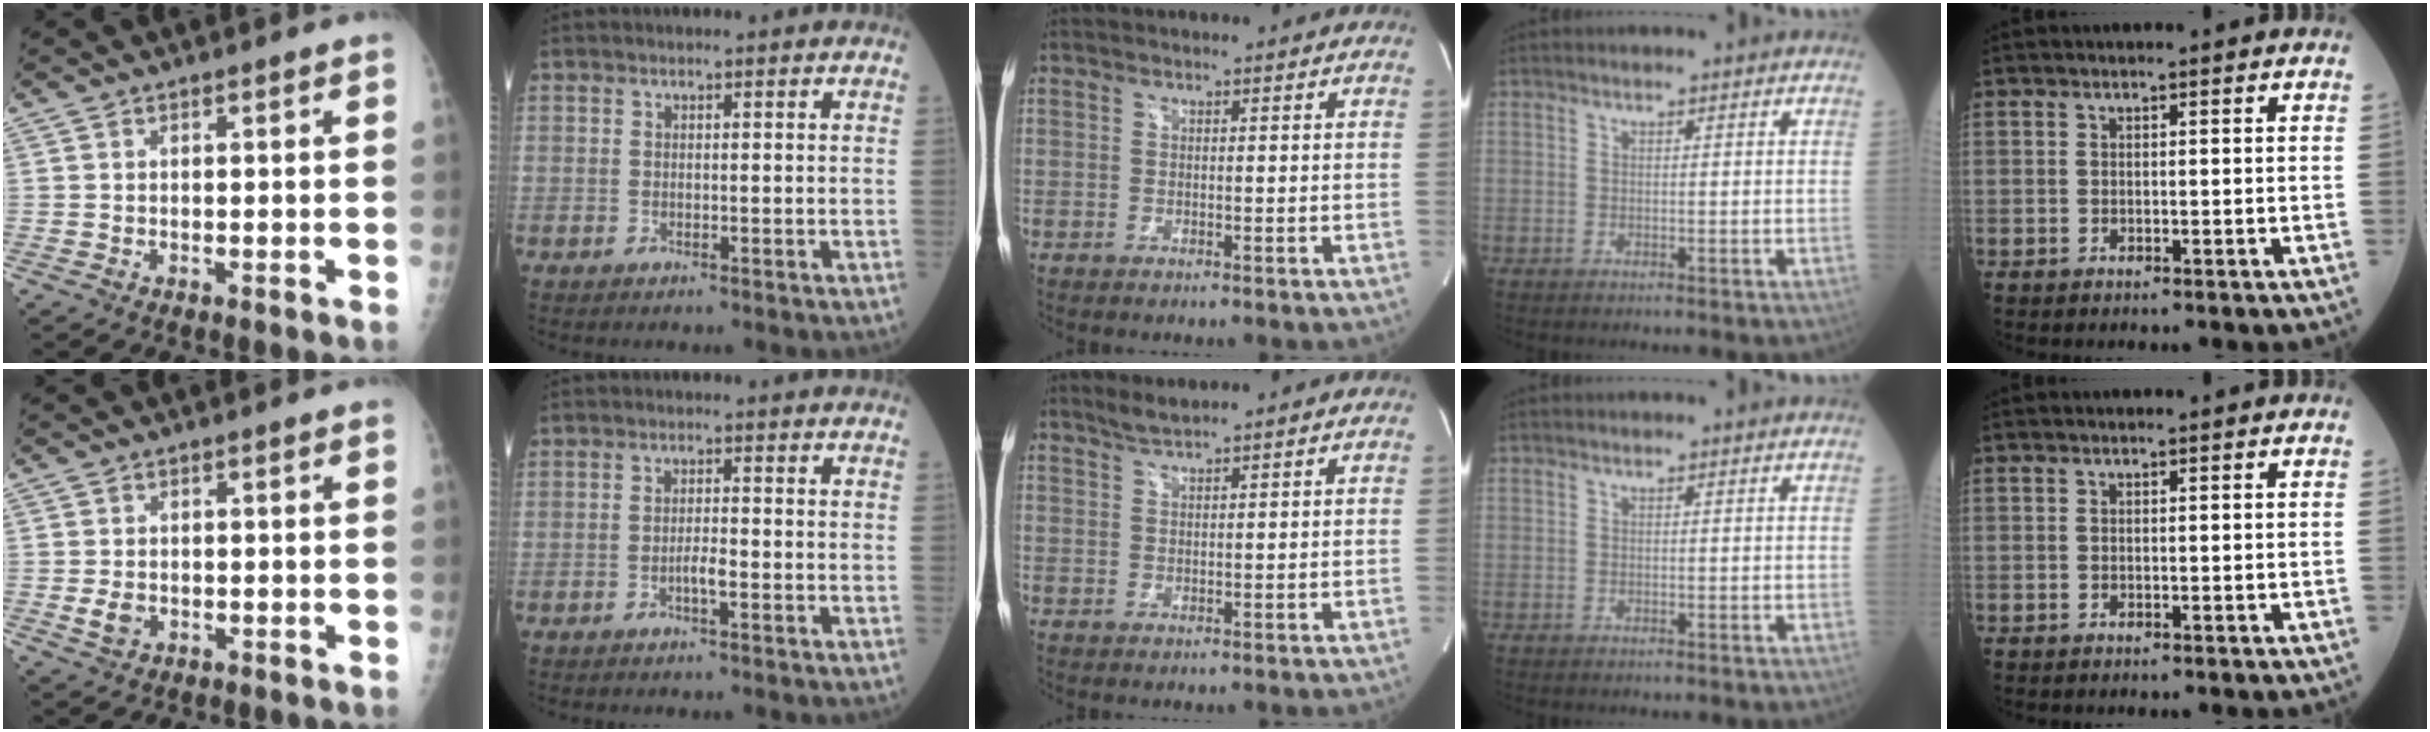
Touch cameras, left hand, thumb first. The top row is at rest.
{"thumb": {"total": 2.7, "force": [-0.8, 2.0, 1.5], "torque": [-0.025, -0.002, -0.012]}, "index": {"total": 2.1, "force": [-0.9, 0.3, 1.9], "torque": [-0.033, 0.001, -0.018]}, "middle": {"total": 2.0, "force": [1.9, -0.3, 0.7], "torque": [-0.018, 0.002, 0.040]}}